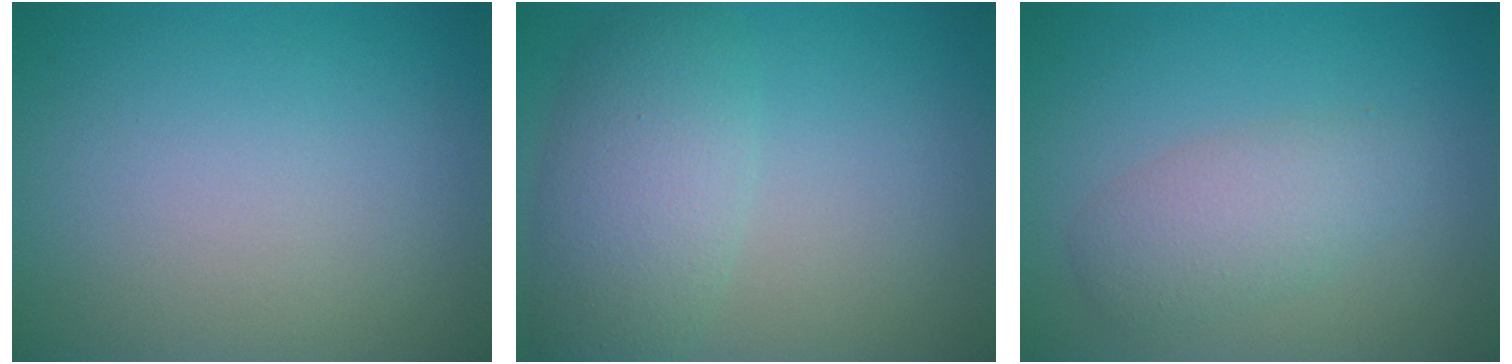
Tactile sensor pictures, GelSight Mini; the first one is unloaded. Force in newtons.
{"total": 5.0, "press": 5.0, "slide": 0.4}
{"total": 3.0, "press": 3.0, "slide": 0.1}